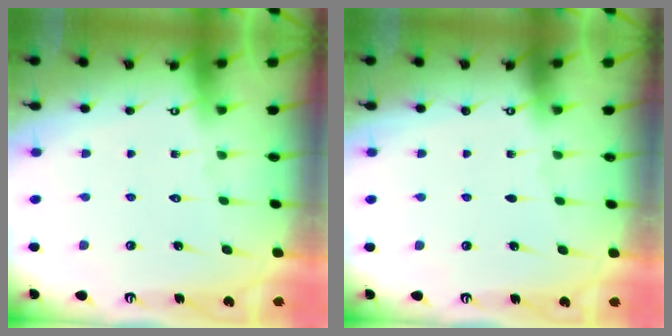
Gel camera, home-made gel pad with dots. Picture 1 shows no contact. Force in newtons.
{"total": 0.0}